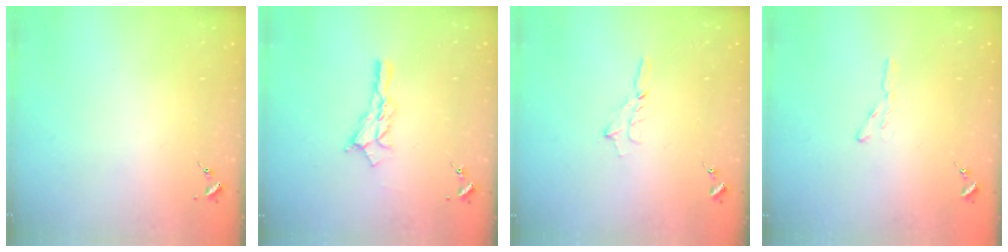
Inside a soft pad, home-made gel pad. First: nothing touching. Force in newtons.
{"total": 11.2, "press": 11.1, "slide": 0.7}
{"total": 4.0, "press": 3.9, "slide": 0.4}
{"total": 3.8, "press": 3.8, "slide": 0.5}